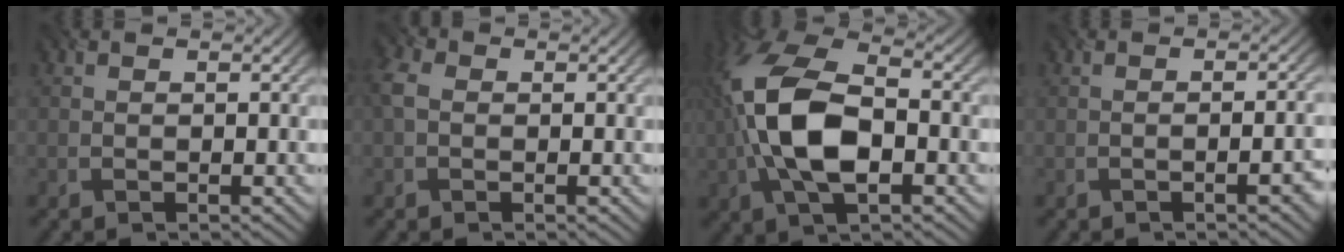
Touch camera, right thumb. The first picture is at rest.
{"total": 3.1, "force": [0.1, 2.4, 2.0], "torque": [-0.056, 0.006, -0.008]}
{"total": 13.1, "force": [-1.5, 7.1, 10.9], "torque": [-0.243, 0.006, -0.037]}
{"total": 2.9, "force": [-1.0, 0.7, 2.6], "torque": [-0.030, 0.010, -0.017]}